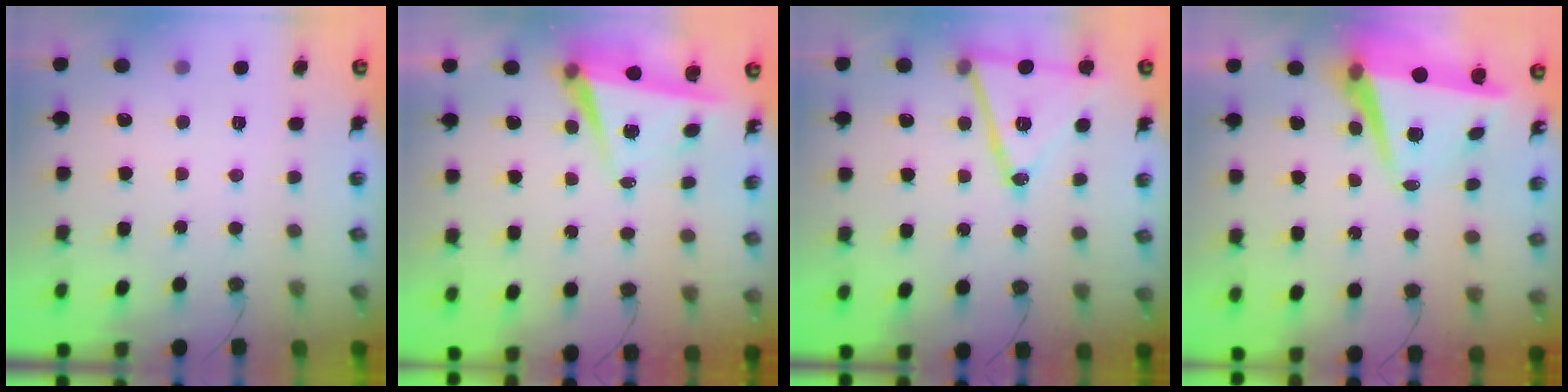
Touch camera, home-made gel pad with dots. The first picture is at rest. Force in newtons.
{"total": 6.0, "press": 4.9, "slide": 3.3}
{"total": 17.5, "press": 17.2, "slide": 3.4}
{"total": 8.7, "press": 8.3, "slide": 2.5}